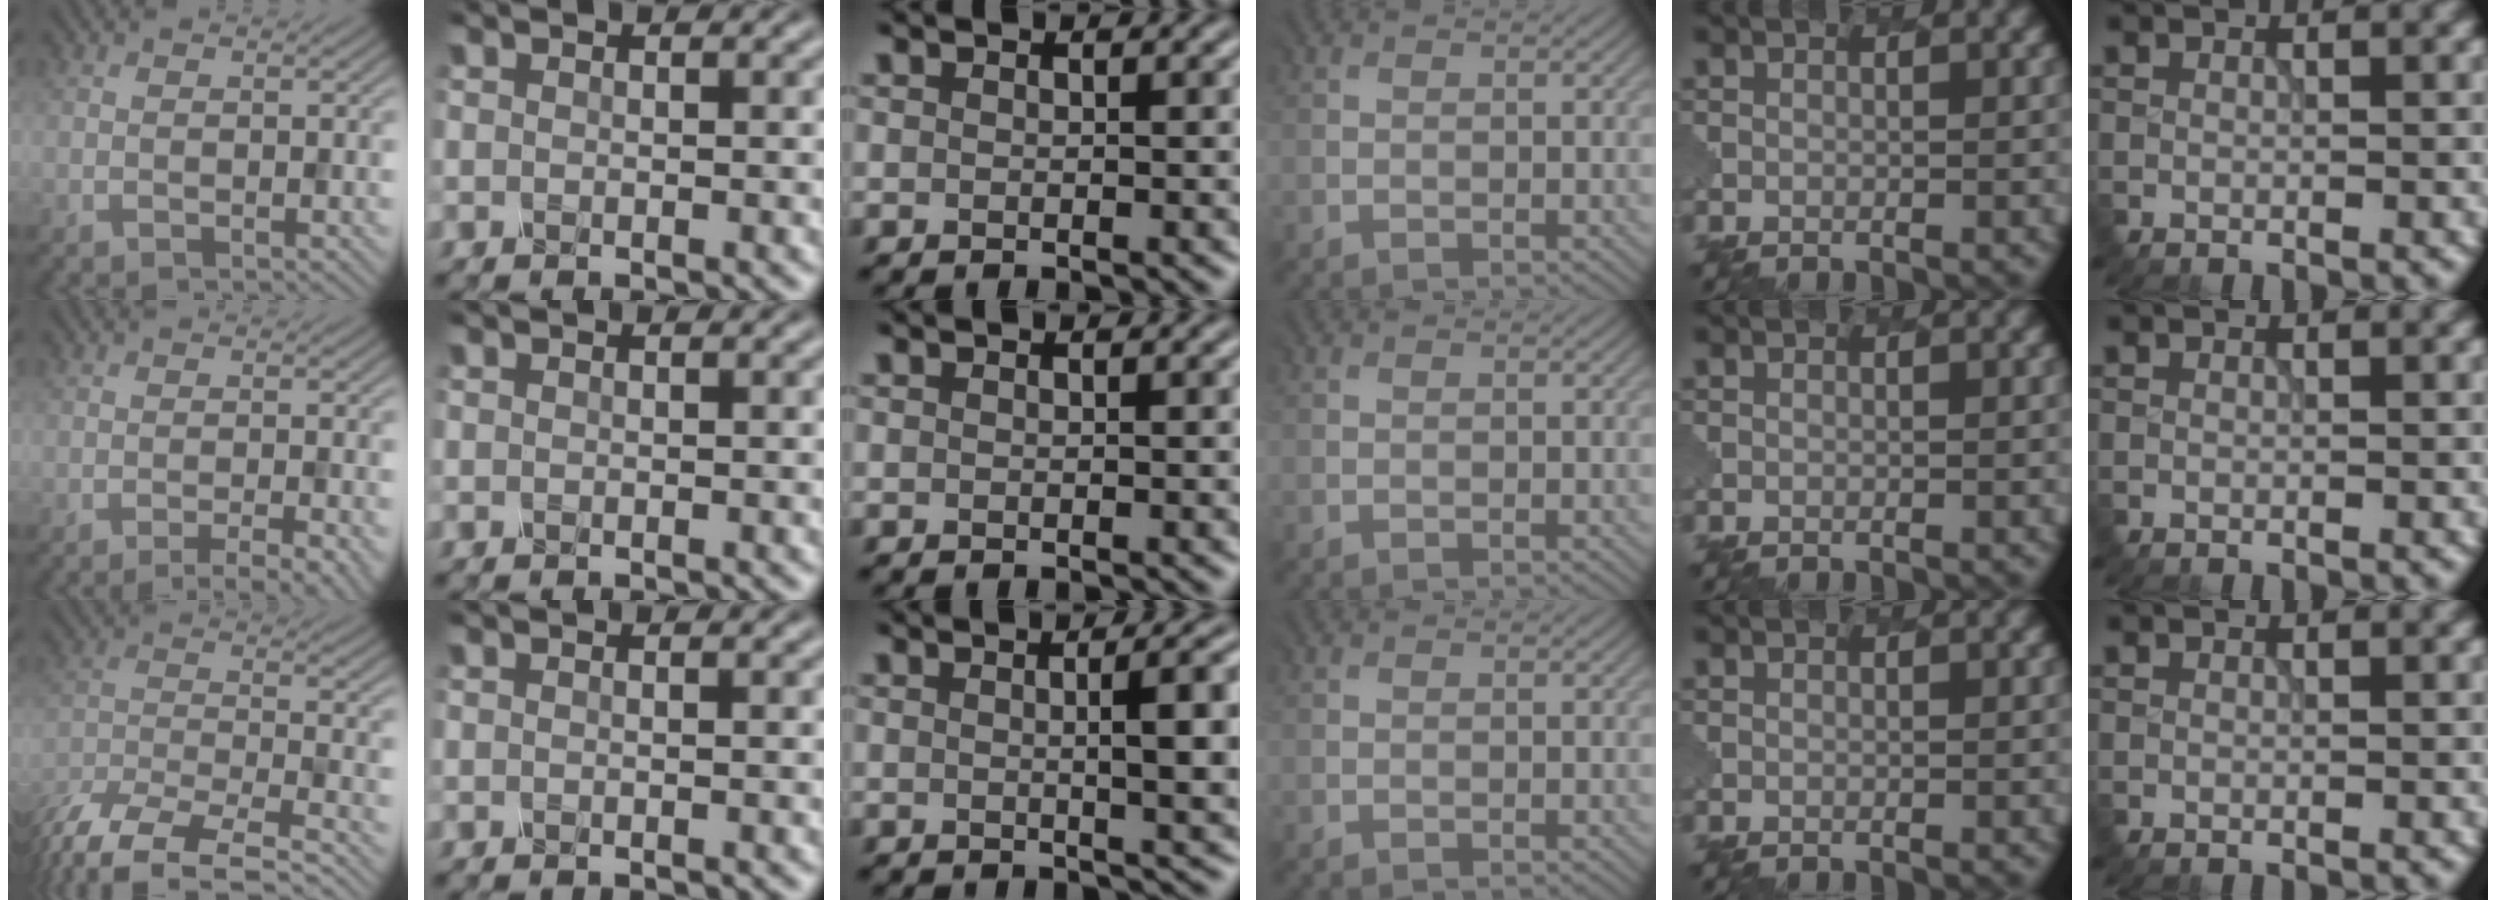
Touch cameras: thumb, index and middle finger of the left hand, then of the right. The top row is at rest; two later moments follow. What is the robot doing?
{"motion": "dispense", "object": "oil cruet"}